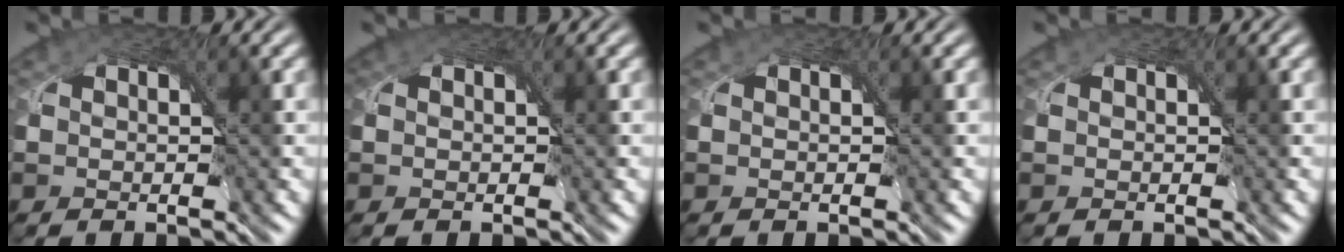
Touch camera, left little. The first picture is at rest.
{"total": 0.8, "force": [0.4, 0.5, 0.5], "torque": [-0.010, 0.001, 0.005]}
{"total": 0.0}
{"total": 0.0}